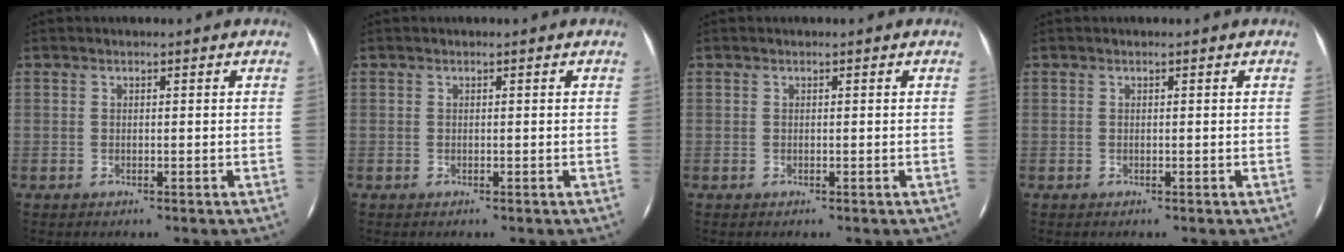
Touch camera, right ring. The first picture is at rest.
{"total": 0.0}
{"total": 0.0}
{"total": 0.0}